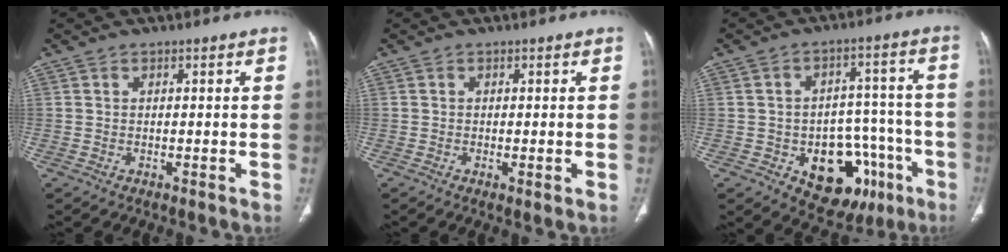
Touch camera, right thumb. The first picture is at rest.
{"total": 1.2, "force": [-0.3, 0.3, 1.1], "torque": [-0.024, -0.006, -0.005]}
{"total": 16.7, "force": [-7.0, 10.6, 10.8], "torque": [-0.097, 0.049, -0.083]}